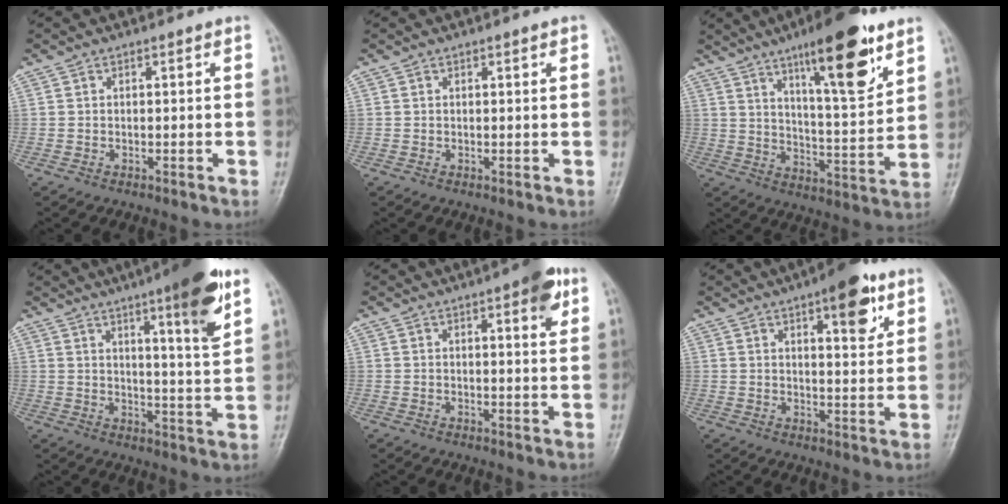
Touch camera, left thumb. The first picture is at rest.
{"total": 1.0, "force": [0.5, 0.2, 0.9], "torque": [-0.013, 0.000, 0.006]}
{"total": 17.5, "force": [10.2, 4.1, 13.6], "torque": [-0.186, -0.056, 0.165]}
{"total": 13.9, "force": [7.8, 1.7, 11.4], "torque": [-0.152, -0.041, 0.108]}
{"total": 6.7, "force": [3.4, 1.8, 5.5], "torque": [-0.061, -0.010, 0.038]}
{"total": 10.4, "force": [5.5, 3.5, 8.1], "torque": [-0.091, -0.024, 0.074]}